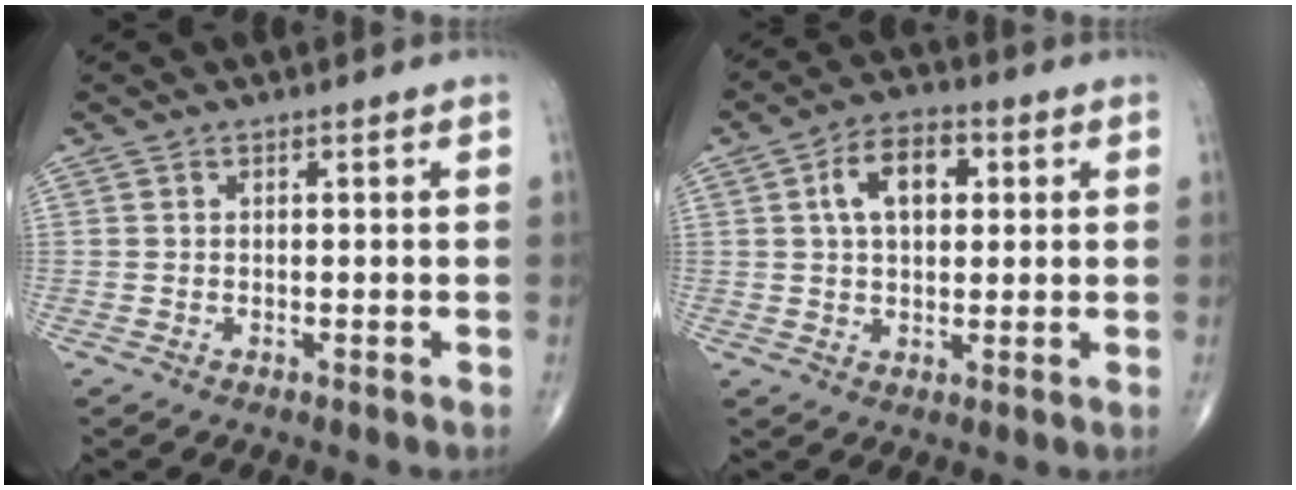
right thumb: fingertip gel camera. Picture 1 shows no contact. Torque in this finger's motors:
{"motor_torque": [0.16, 1.98, 0.85, -0.02, 0.05]}